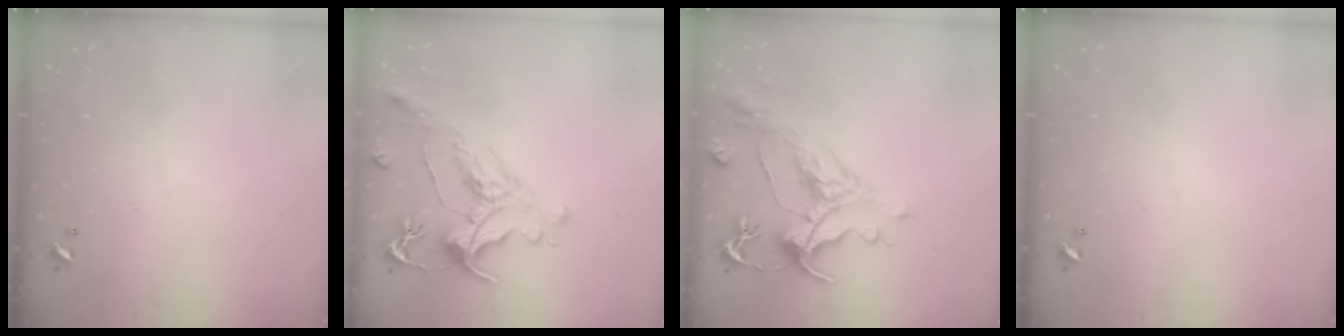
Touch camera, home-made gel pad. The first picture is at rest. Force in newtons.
{"total": 1.3, "press": 0.1, "slide": 1.3}
{"total": 2.6, "press": 2.1, "slide": 1.6}
{"total": 0.0}